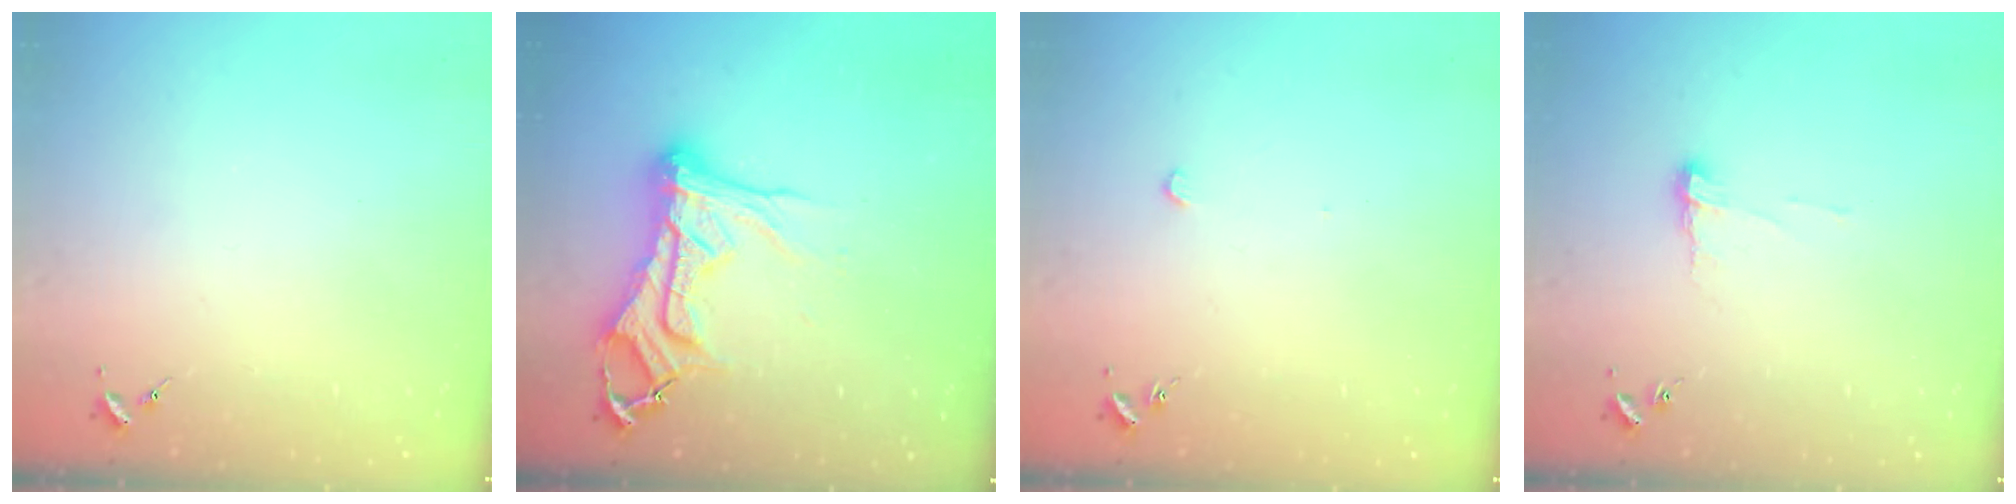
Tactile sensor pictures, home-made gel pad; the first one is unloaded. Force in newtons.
{"total": 17.6, "press": 17.6, "slide": 1.8}
{"total": 2.7, "press": 2.6, "slide": 0.3}
{"total": 6.2, "press": 6.1, "slide": 0.6}